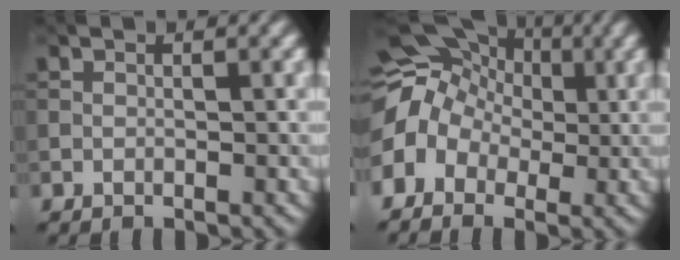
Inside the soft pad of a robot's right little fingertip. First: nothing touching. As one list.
[{"total": 6.9, "force": [-0.8, 5.8, 3.6], "torque": [-0.059, 0.007, -0.034]}]